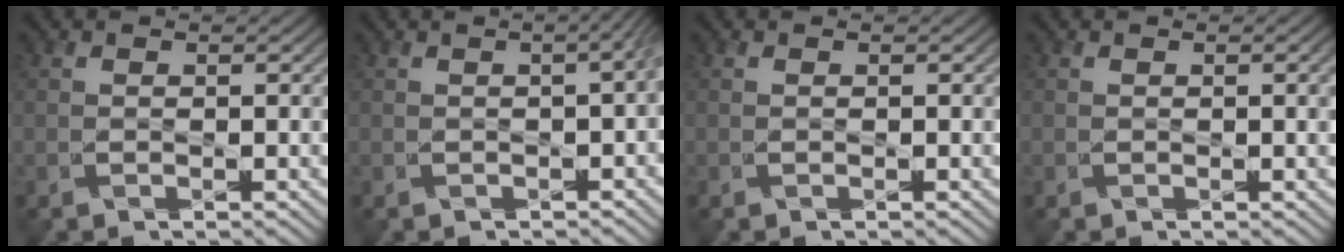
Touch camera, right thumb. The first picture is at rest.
{"total": 3.5, "force": [-0.2, 1.1, 3.3], "torque": [-0.037, 0.004, 0.001]}
{"total": 0.0}
{"total": 1.6, "force": [0.3, 0.2, 1.6], "torque": [-0.022, 0.002, 0.005]}